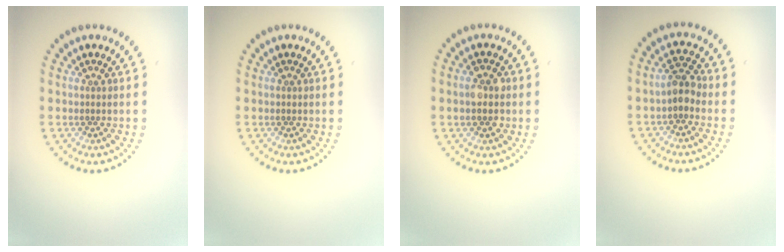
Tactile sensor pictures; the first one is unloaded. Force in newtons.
{"total": 0.0}
{"total": 2.7, "press": 2.7, "slide": 0.1}
{"total": 2.1, "press": 1.9, "slide": 0.8}